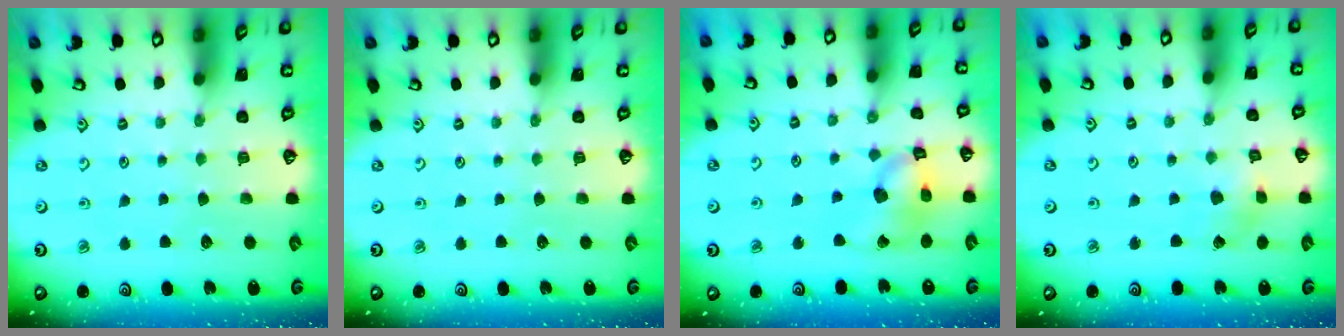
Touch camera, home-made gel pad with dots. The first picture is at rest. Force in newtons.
{"total": 0.0}
{"total": 13.4, "press": 13.2, "slide": 1.9}
{"total": 2.7, "press": 2.7, "slide": 0.3}